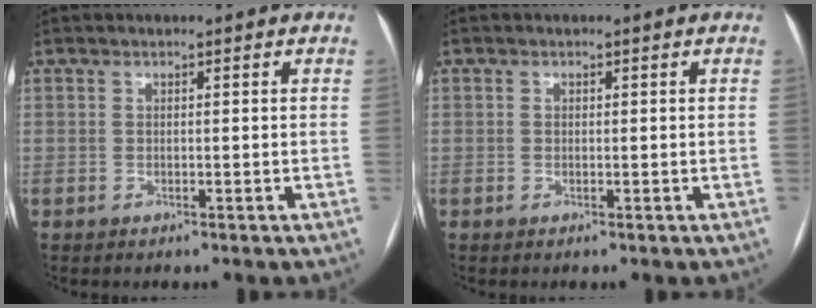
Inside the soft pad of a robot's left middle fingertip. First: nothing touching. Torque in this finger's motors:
{"motor_torque": [0.11, -0.02, -0.01, -0.01]}